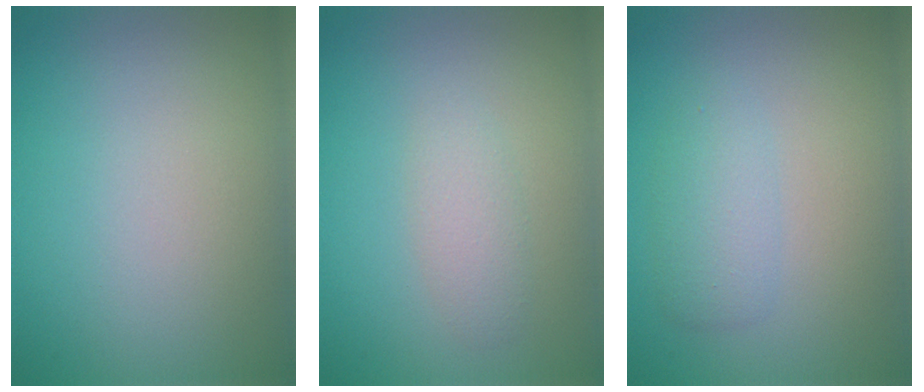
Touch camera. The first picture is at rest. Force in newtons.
{"total": 1.6, "press": 1.6, "slide": 0.1}
{"total": 2.3, "press": 2.2, "slide": 0.2}